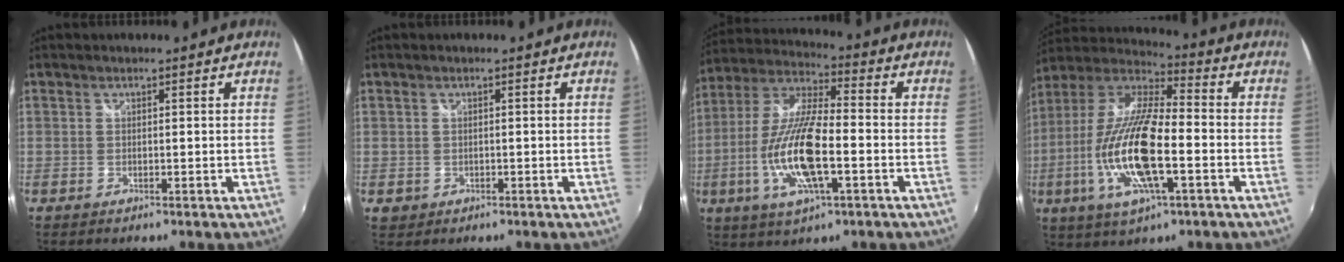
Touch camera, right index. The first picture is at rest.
{"total": 1.9, "force": [-0.4, 1.8, 0.5], "torque": [-0.009, -0.004, -0.005]}
{"total": 16.5, "force": [-4.5, 4.9, 15.1], "torque": [-0.311, -0.012, -0.087]}
{"total": 20.1, "force": [-5.4, 6.1, 18.5], "torque": [-0.375, -0.018, -0.108]}